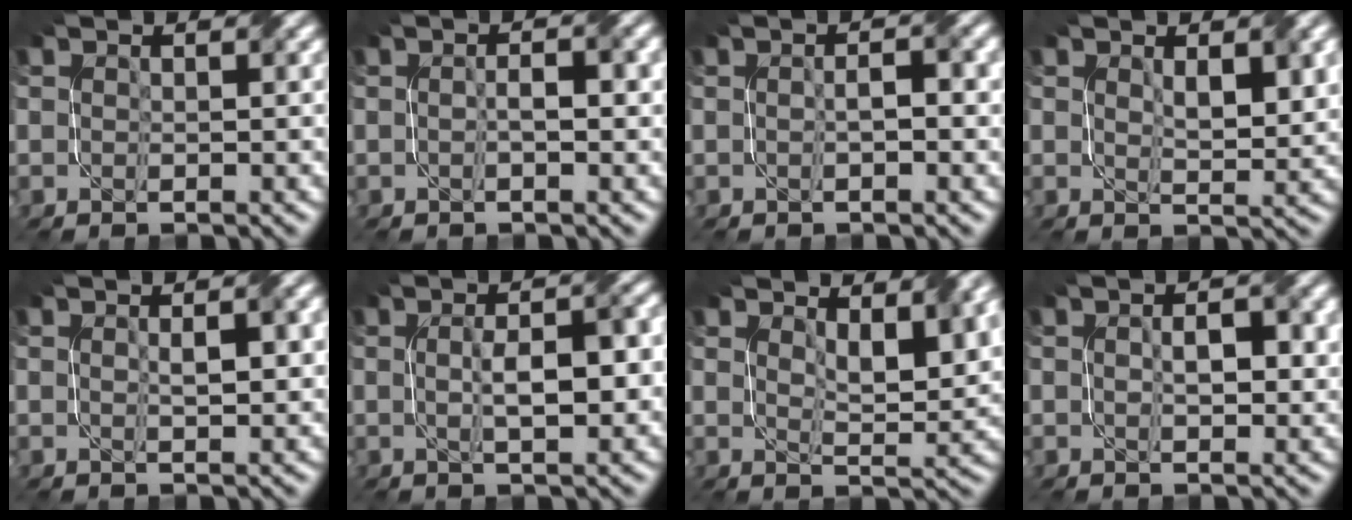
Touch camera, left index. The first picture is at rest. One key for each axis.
{"total": 2.1, "fx": -0.2, "fy": 0.5, "fz": 2.0, "tx": -0.033, "ty": -0.001, "tz": -0.005}
{"total": 2.0, "fx": -0.2, "fy": 0.5, "fz": 1.9, "tx": -0.033, "ty": -0.001, "tz": -0.005}
{"total": 3.2, "fx": 1.0, "fy": 1.2, "fz": 2.8, "tx": -0.050, "ty": -0.004, "tz": 0.022}
{"total": 2.3, "fx": 0.4, "fy": 0.5, "fz": 2.3, "tx": -0.038, "ty": 0.004, "tz": 0.007}
{"total": 5.1, "fx": 0.0, "fy": 1.5, "fz": 4.9, "tx": -0.082, "ty": 0.004, "tz": 0.001}
{"total": 5.0, "fx": 2.6, "fy": 1.7, "fz": 3.9, "tx": -0.066, "ty": -0.002, "tz": 0.049}
{"total": 3.0, "fx": 0.4, "fy": 1.3, "fz": 2.7, "tx": -0.045, "ty": 0.000, "tz": 0.008}